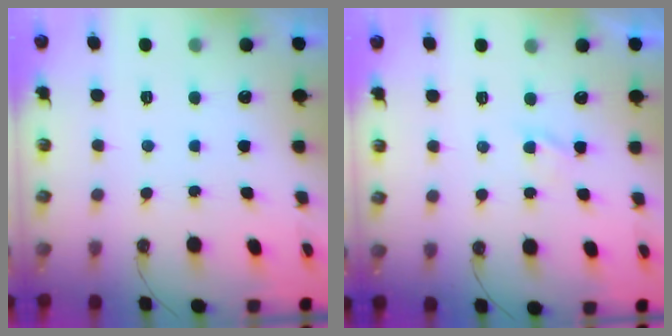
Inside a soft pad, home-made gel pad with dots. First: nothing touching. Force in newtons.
{"total": 0.9, "press": 0.9, "slide": 0.1}